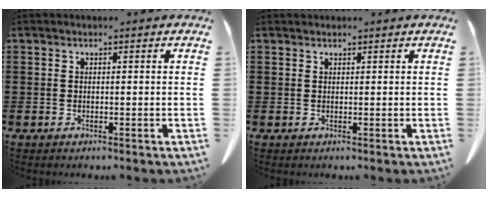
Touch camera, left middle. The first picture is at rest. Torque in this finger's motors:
{"motor_torque": [0.20, 0.11, 0.02, -0.01]}